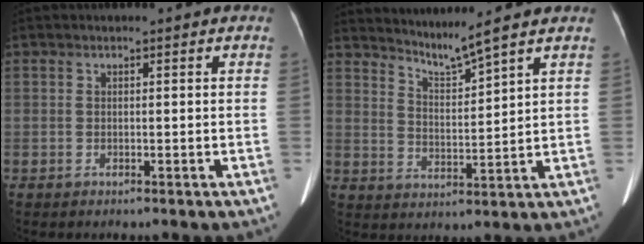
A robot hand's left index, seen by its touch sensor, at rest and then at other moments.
{"total": 5.0, "force": [4.4, -1.7, 1.4], "torque": [-0.037, -0.025, 0.091]}